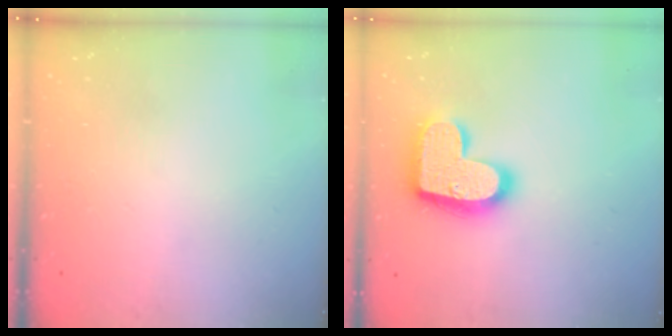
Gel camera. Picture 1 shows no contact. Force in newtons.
{"total": 17.8, "press": 17.7, "slide": 1.1}